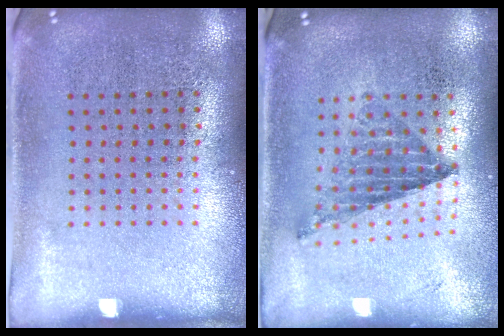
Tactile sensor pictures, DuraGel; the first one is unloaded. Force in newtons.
{"total": 0.7, "press": 0.7, "slide": 0.1}